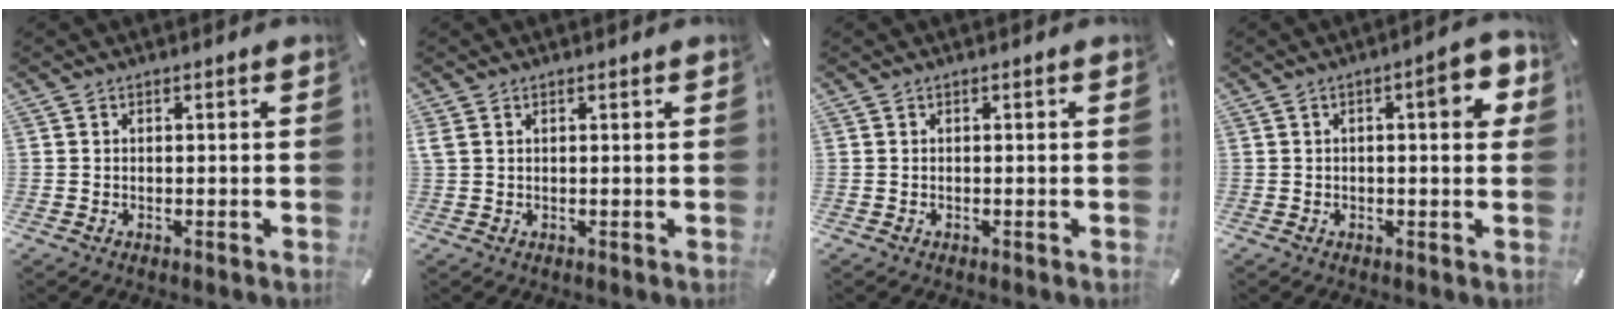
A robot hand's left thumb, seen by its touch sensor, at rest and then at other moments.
{"total": 0.9, "force": [0.6, 0.3, 0.7], "torque": [-0.016, -0.001, 0.011]}
{"total": 0.0}
{"total": 7.9, "force": [2.1, 2.5, 7.2], "torque": [-0.087, -0.009, 0.024]}